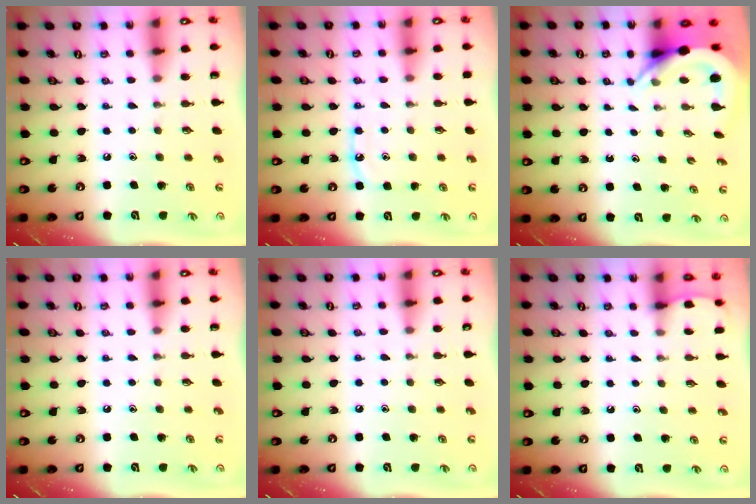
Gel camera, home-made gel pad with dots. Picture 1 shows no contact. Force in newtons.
{"total": 6.8, "press": 6.7, "slide": 0.8}
{"total": 4.8, "press": 4.8, "slide": 0.4}
{"total": 0.0}
{"total": 4.3, "press": 4.2, "slide": 0.7}
{"total": 2.2, "press": 2.2, "slide": 0.2}